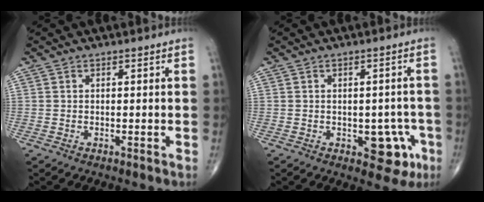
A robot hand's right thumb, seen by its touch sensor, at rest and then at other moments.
{"total": 7.0, "force": [-2.5, 4.0, 5.2], "torque": [-0.029, 0.010, -0.023]}